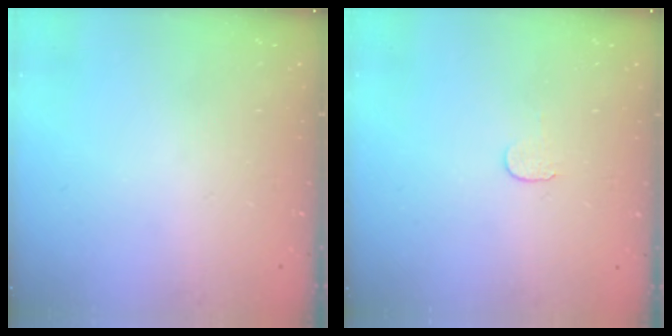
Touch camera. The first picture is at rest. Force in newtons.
{"total": 3.8, "press": 3.8, "slide": 0.4}